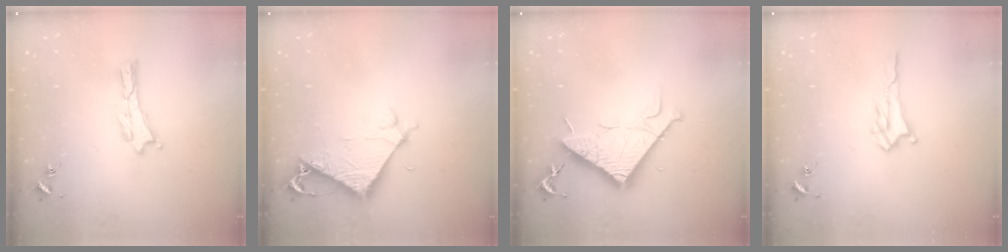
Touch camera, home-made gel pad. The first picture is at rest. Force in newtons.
{"total": 6.1, "press": 6.0, "slide": 0.5}
{"total": 10.2, "press": 10.2, "slide": 0.3}
{"total": 1.7, "press": 1.7, "slide": 0.2}